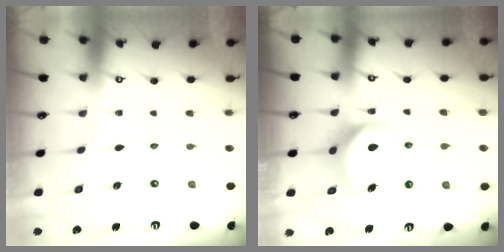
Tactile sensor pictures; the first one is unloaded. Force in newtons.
{"total": 8.2, "press": 8.2, "slide": 0.6}